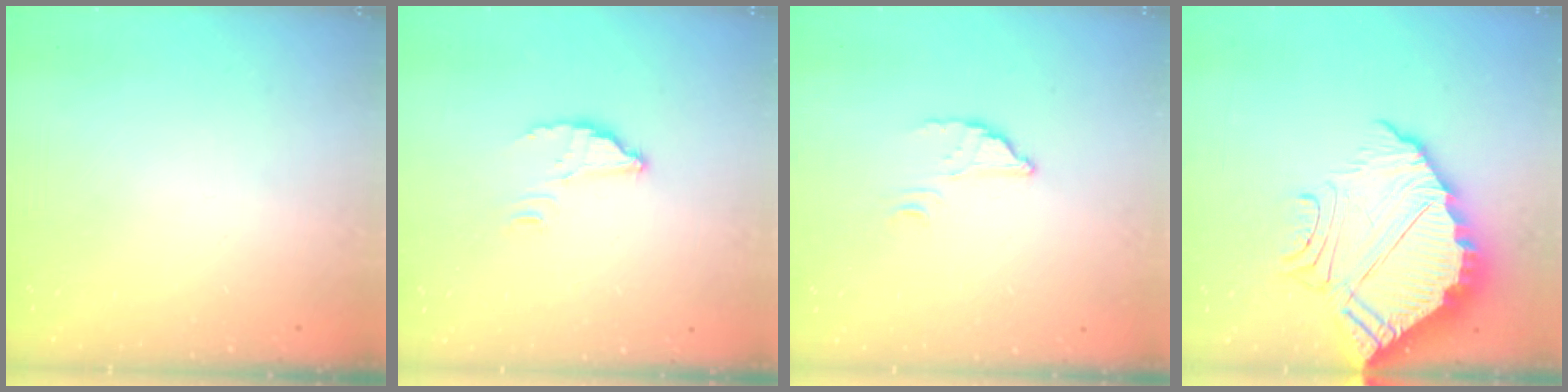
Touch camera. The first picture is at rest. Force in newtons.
{"total": 2.6, "press": 2.6, "slide": 0.2}
{"total": 2.5, "press": 2.5, "slide": 0.1}
{"total": 12.7, "press": 12.7, "slide": 0.8}